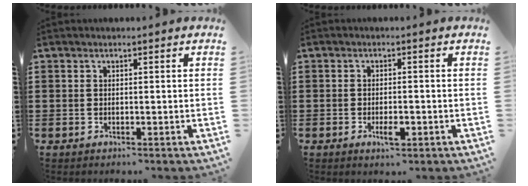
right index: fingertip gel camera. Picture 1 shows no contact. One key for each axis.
{"total": 2.6, "fx": -1.1, "fy": 0.9, "fz": 2.2, "tx": -0.039, "ty": 0.001, "tz": -0.019}